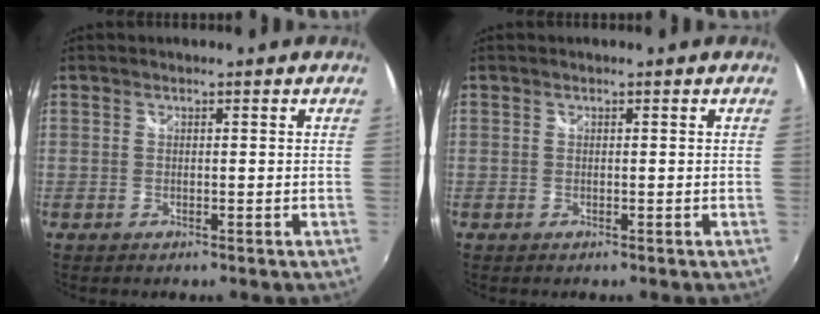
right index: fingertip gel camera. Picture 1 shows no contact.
{"total": 0.0}